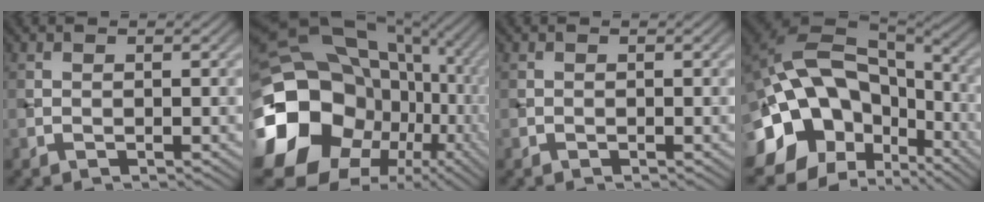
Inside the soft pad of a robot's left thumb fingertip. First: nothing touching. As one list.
[{"total": 22.8, "force": [-4.7, 19.0, 11.8], "torque": [-0.269, -0.035, -0.086]}, {"total": 0.0}, {"total": 21.3, "force": [-5.9, 16.5, 12.0], "torque": [-0.243, -0.024, -0.094]}]